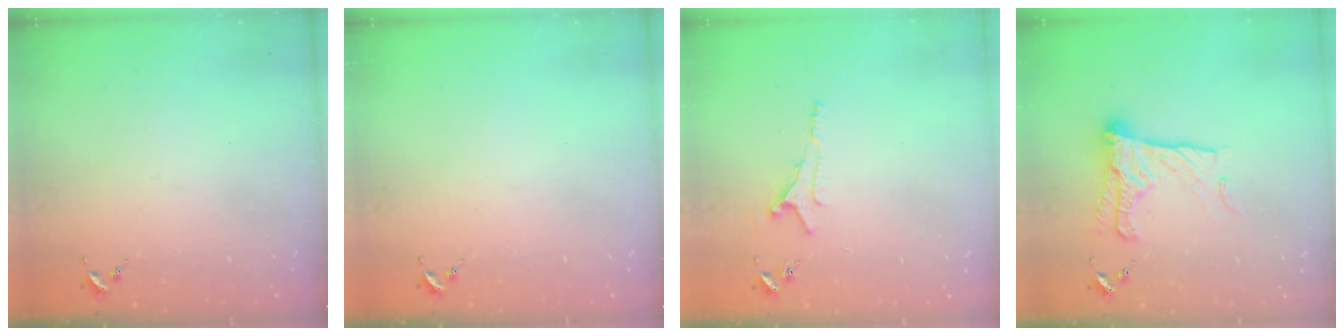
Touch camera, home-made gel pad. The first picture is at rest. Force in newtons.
{"total": 0.0}
{"total": 5.6, "press": 5.5, "slide": 0.8}
{"total": 18.0, "press": 17.9, "slide": 1.3}